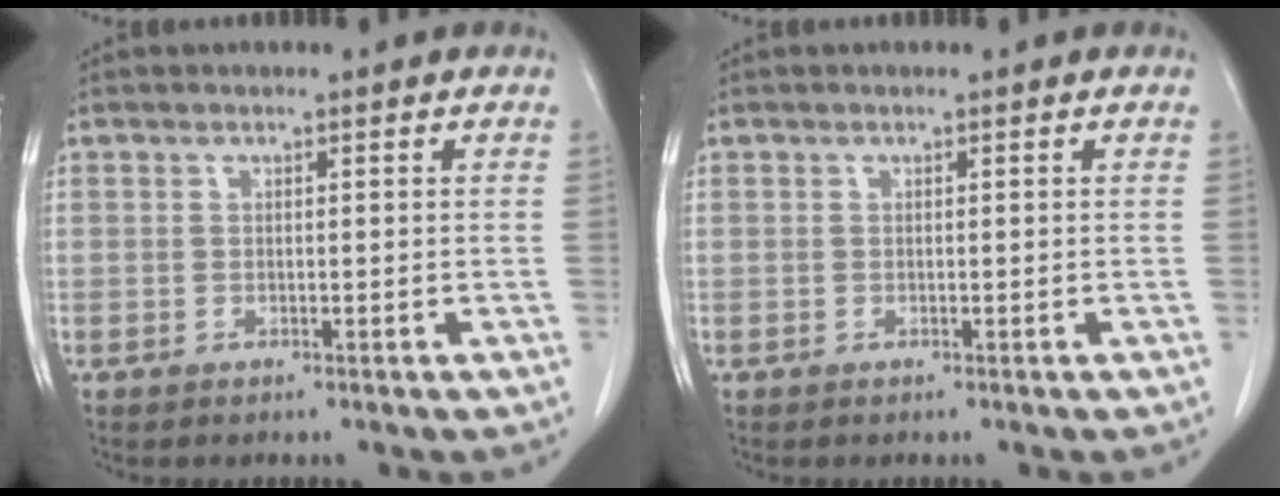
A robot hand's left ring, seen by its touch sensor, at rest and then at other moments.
{"total": 0.0}